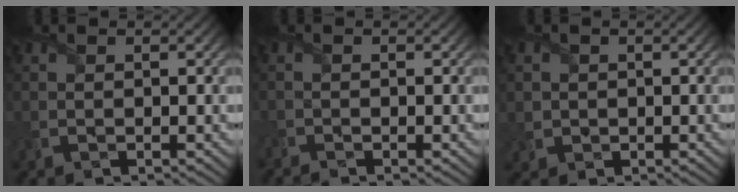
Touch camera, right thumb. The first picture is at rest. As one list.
[{"total": 1.3, "force": [-1.3, 0.1, 0.1], "torque": [-0.007, -0.007, -0.031]}, {"total": 2.0, "force": [0.2, 2.0, 0.1], "torque": [-0.016, -0.004, 0.001]}]